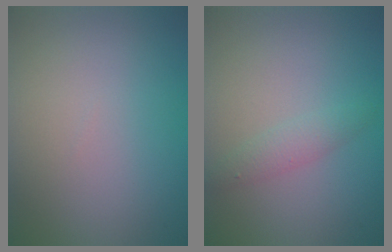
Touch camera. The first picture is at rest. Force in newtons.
{"total": 1.6, "press": 1.6, "slide": 0.1}